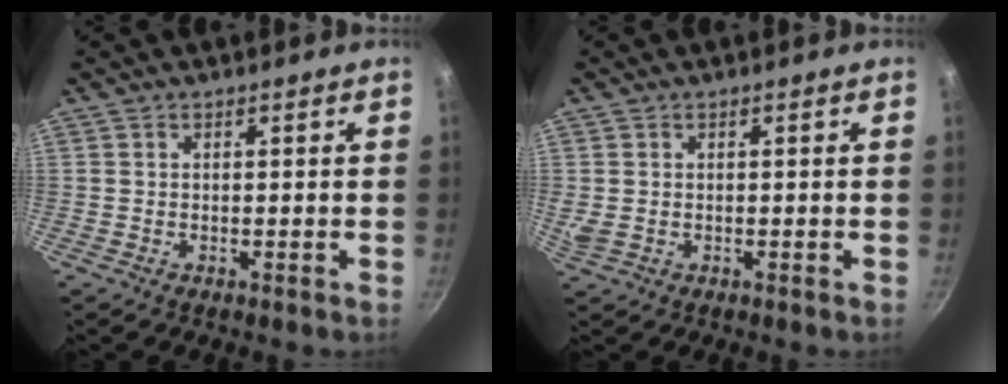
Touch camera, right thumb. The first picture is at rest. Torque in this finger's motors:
{"motor_torque": [-0.62, 0.45, -0.07, -0.25, 0.20]}